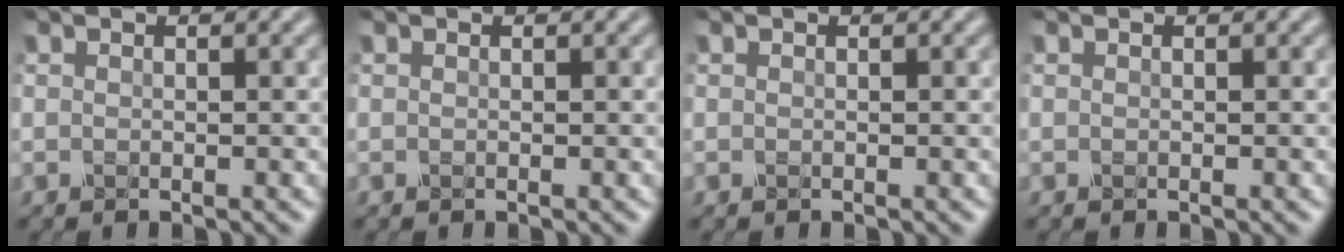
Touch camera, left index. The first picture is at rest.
{"total": 0.0}
{"total": 0.0}
{"total": 0.0}